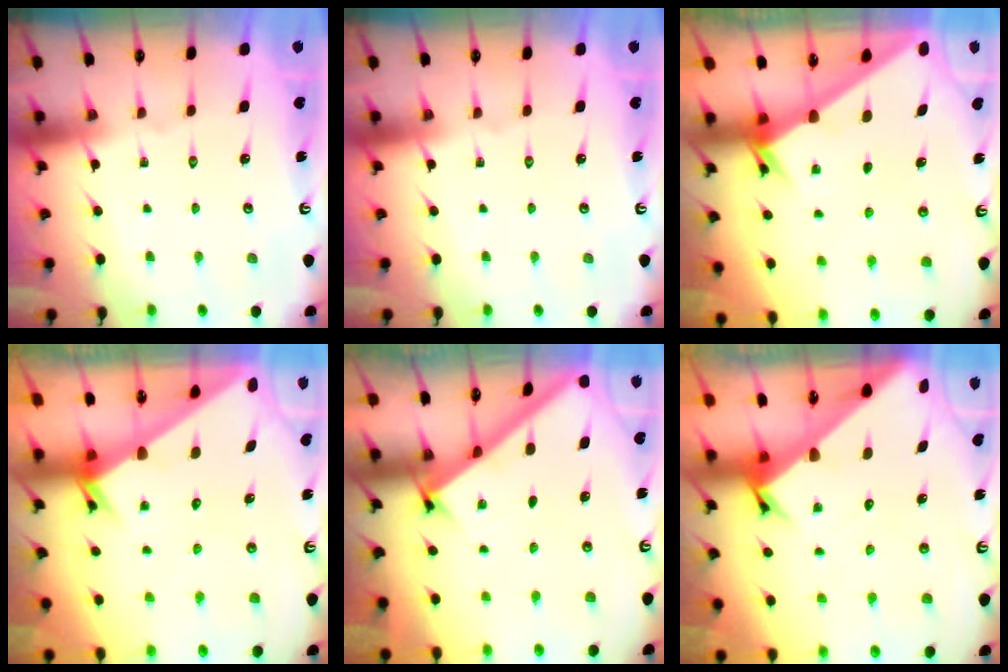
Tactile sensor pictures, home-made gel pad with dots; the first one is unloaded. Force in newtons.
{"total": 0.0}
{"total": 2.0, "press": 2.0, "slide": 0.1}
{"total": 2.1, "press": 2.1, "slide": 0.1}
{"total": 2.3, "press": 2.3, "slide": 0.3}
{"total": 3.6, "press": 3.6, "slide": 0.2}